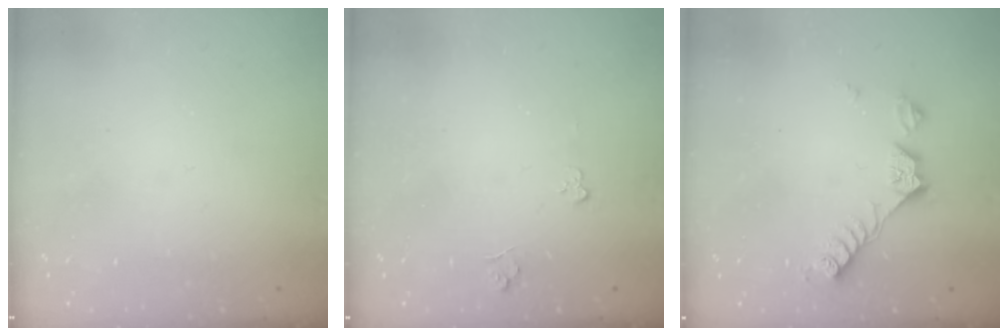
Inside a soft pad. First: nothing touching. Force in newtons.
{"total": 3.6, "press": 3.6, "slide": 0.4}
{"total": 8.5, "press": 8.5, "slide": 0.5}